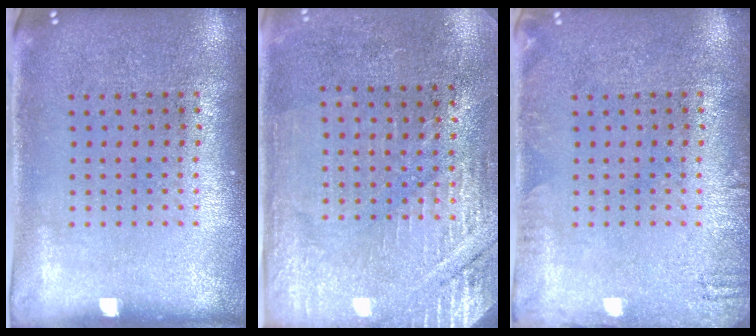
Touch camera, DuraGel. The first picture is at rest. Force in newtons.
{"total": 2.8, "press": 2.7, "slide": 0.8}
{"total": 1.4, "press": 1.3, "slide": 0.2}